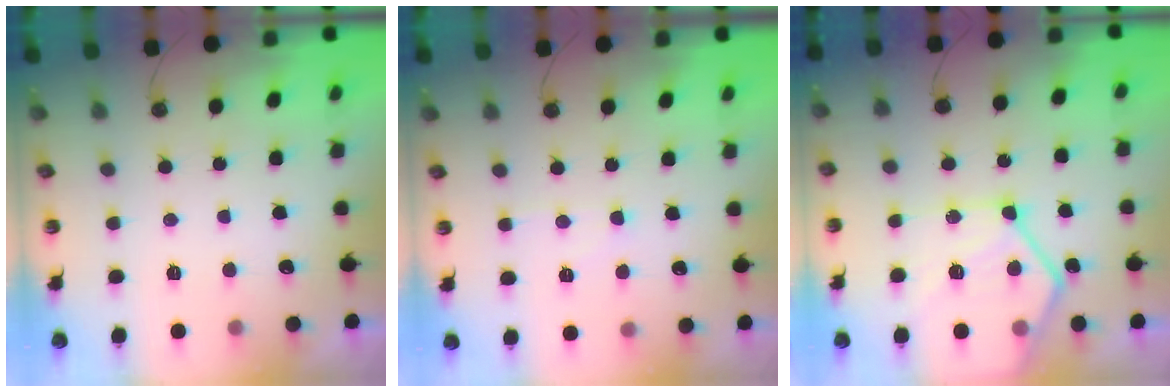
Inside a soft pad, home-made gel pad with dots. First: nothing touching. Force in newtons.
{"total": 4.4, "press": 4.3, "slide": 0.6}
{"total": 17.8, "press": 17.6, "slide": 2.2}